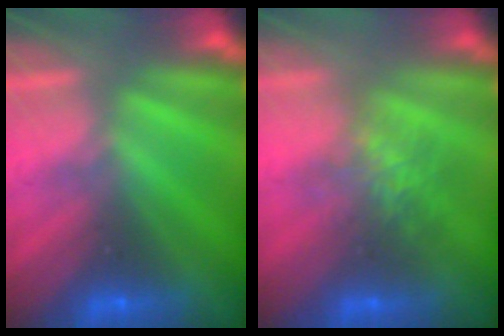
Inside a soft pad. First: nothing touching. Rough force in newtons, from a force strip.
{"total": 4.5}